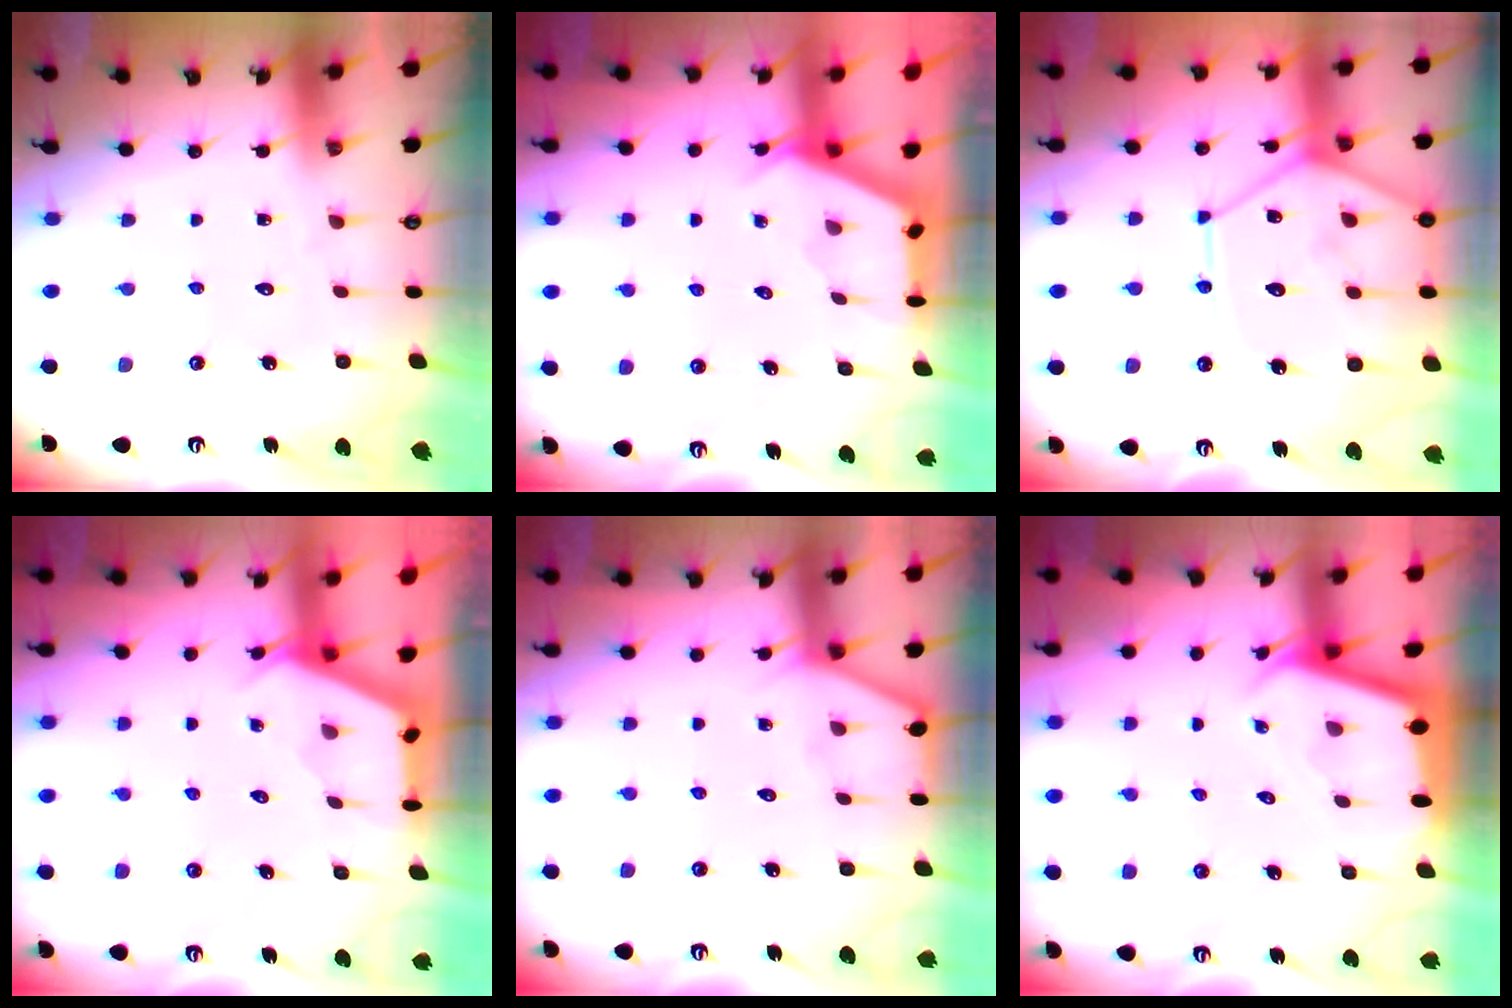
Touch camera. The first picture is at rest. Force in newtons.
{"total": 2.9, "press": 2.9, "slide": 0.3}
{"total": 15.1, "press": 15.0, "slide": 1.8}
{"total": 2.7, "press": 2.7, "slide": 0.3}
{"total": 4.4, "press": 4.4, "slide": 0.3}
{"total": 2.3, "press": 2.3, "slide": 0.1}